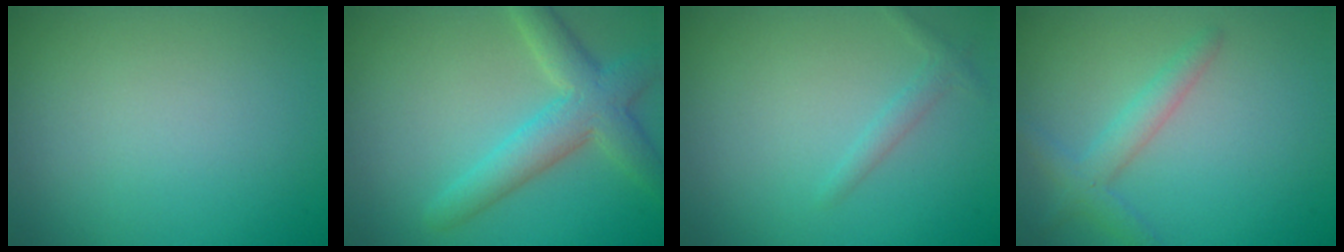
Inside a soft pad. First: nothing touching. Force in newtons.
{"total": 4.6, "press": 4.6, "slide": 0.2}
{"total": 1.1, "press": 1.1, "slide": 0.0}
{"total": 2.4, "press": 2.4, "slide": 0.1}